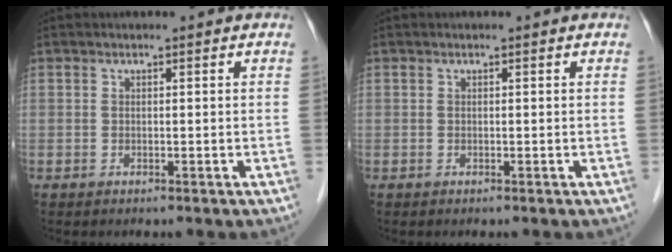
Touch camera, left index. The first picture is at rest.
{"total": 0.0}